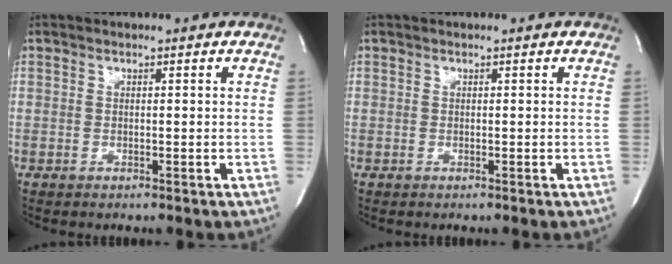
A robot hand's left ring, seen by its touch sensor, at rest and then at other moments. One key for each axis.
{"total": 0.0}